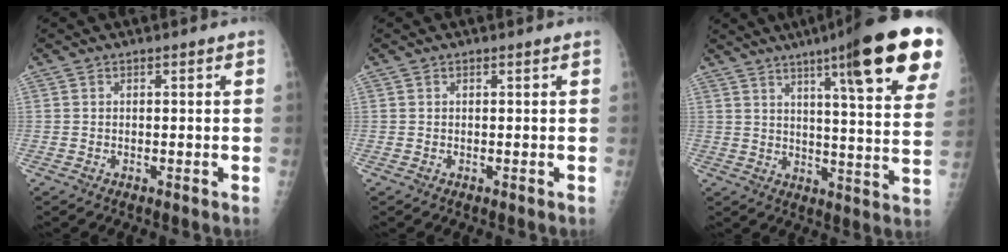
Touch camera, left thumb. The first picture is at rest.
{"total": 0.0}
{"total": 23.3, "force": [12.7, 3.3, 19.2], "torque": [-0.248, -0.042, 0.168]}